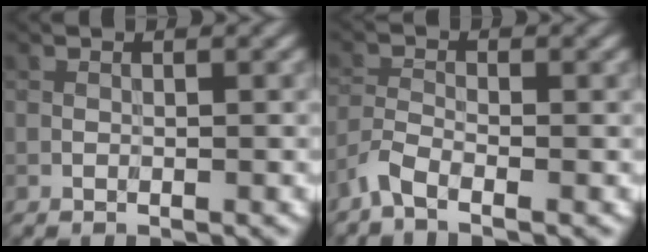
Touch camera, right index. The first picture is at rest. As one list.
[{"total": 2.3, "force": [-1.8, 0.5, 1.4], "torque": [-0.032, -0.002, -0.047]}]